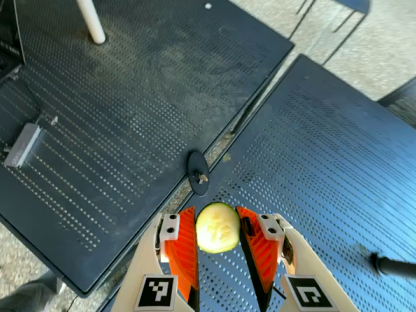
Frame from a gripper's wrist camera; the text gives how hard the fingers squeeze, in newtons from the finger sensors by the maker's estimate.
{"total": 7.9, "left": 8.0, "right": 7.9}